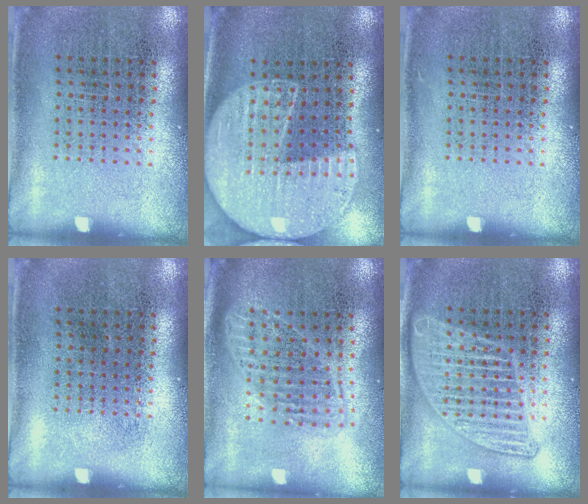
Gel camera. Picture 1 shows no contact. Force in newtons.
{"total": 2.1, "press": 1.8, "slide": 1.0}
{"total": 0.0}
{"total": 0.0}
{"total": 1.7, "press": 1.5, "slide": 0.9}
{"total": 2.5, "press": 2.5, "slide": 0.2}